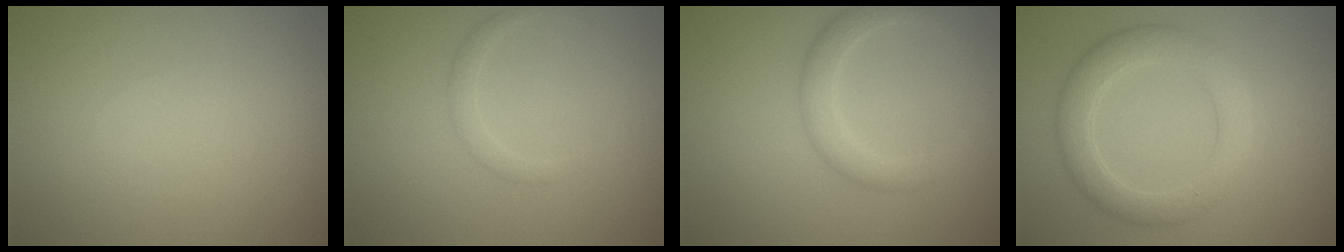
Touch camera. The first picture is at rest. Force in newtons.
{"total": 1.2, "press": 1.2, "slide": 0.1}
{"total": 2.8, "press": 2.7, "slide": 0.2}
{"total": 4.4, "press": 4.4, "slide": 0.1}